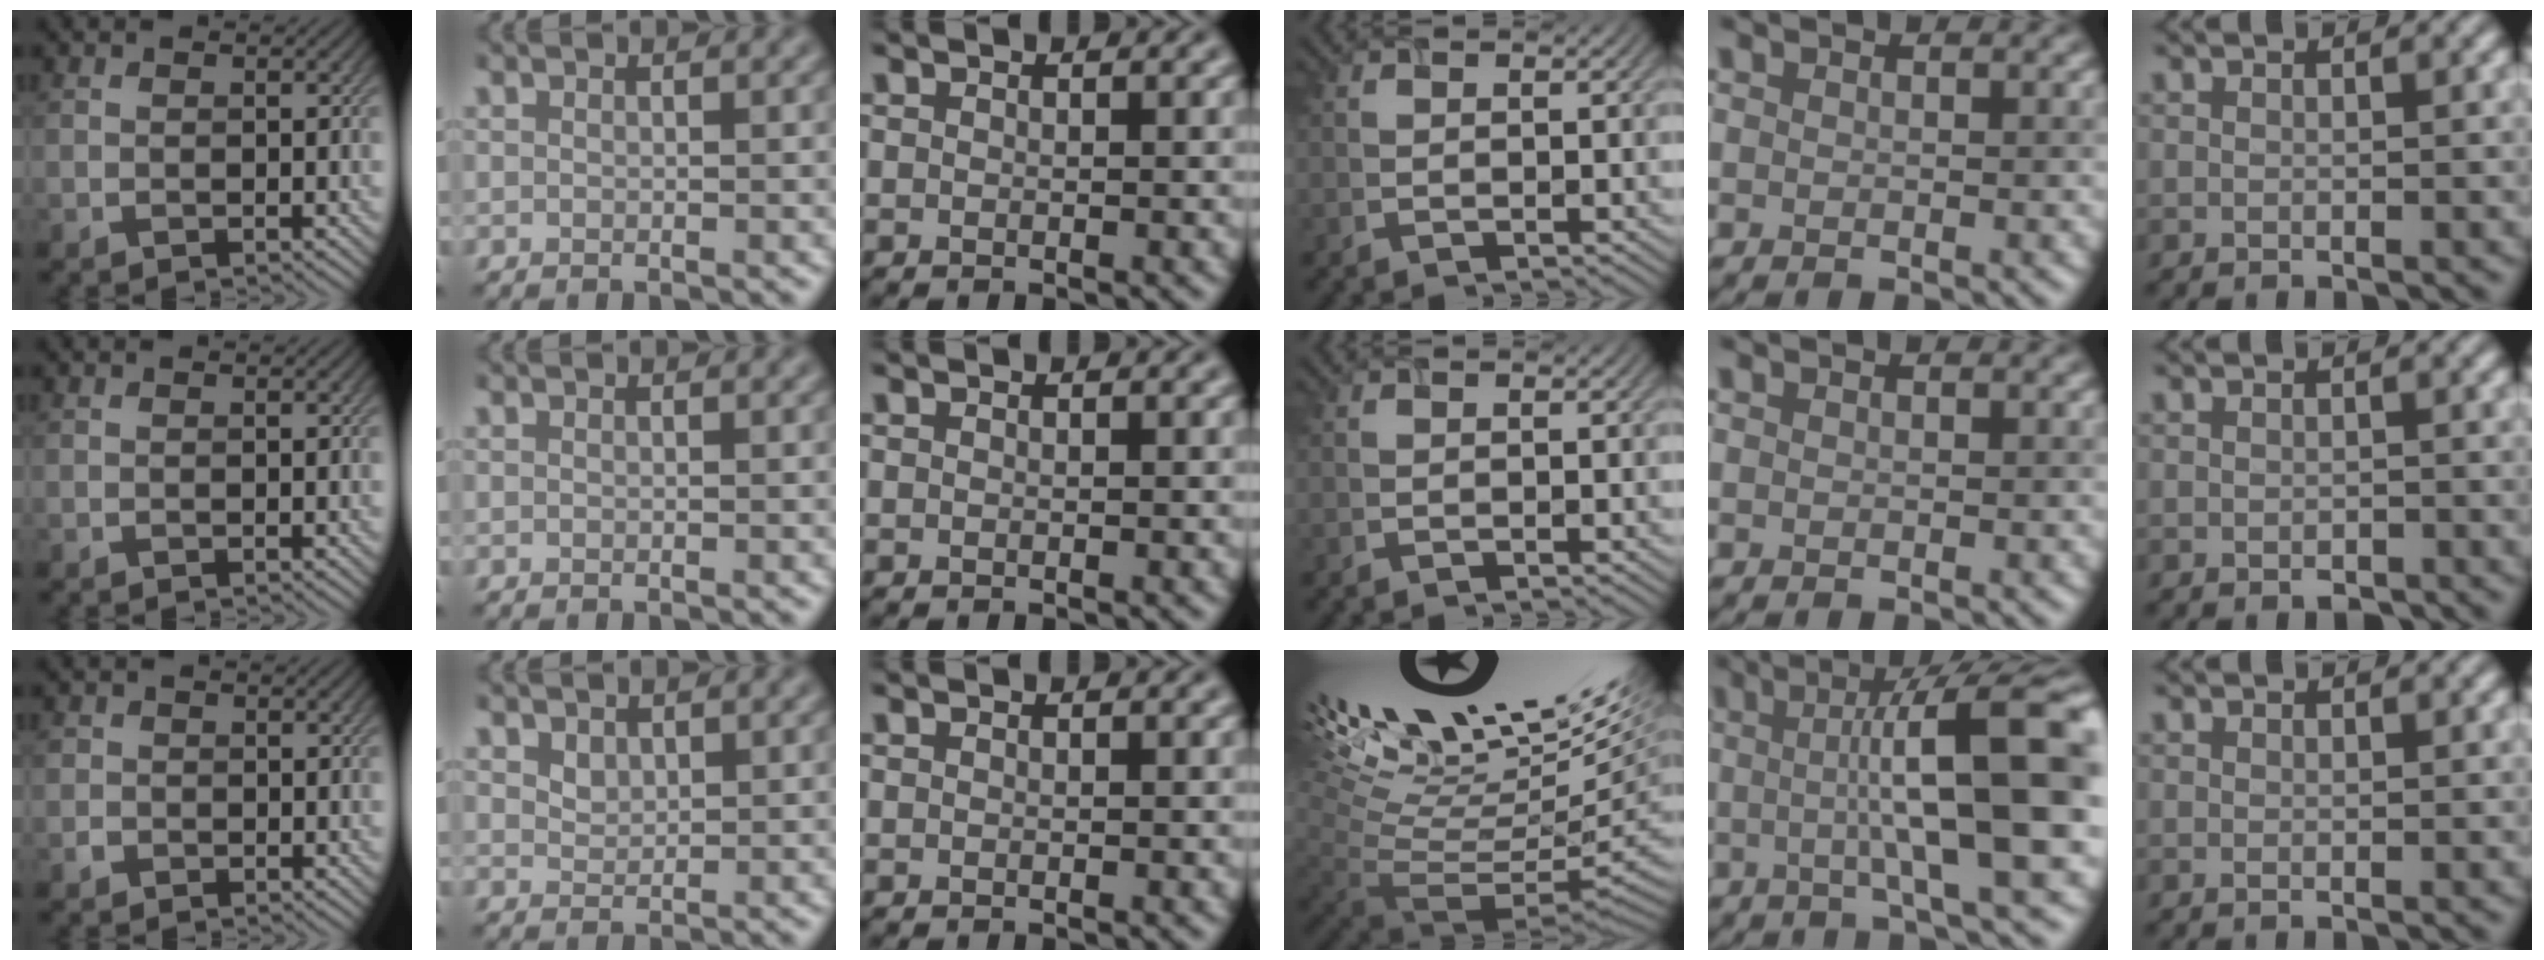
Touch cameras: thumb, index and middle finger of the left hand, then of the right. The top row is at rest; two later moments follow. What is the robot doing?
{"motion": "screw", "object": "timer"}